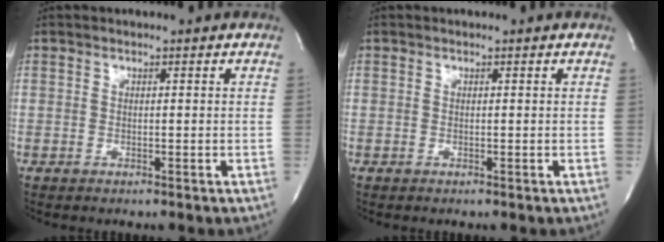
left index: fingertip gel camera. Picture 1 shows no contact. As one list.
[{"total": 0.0}]